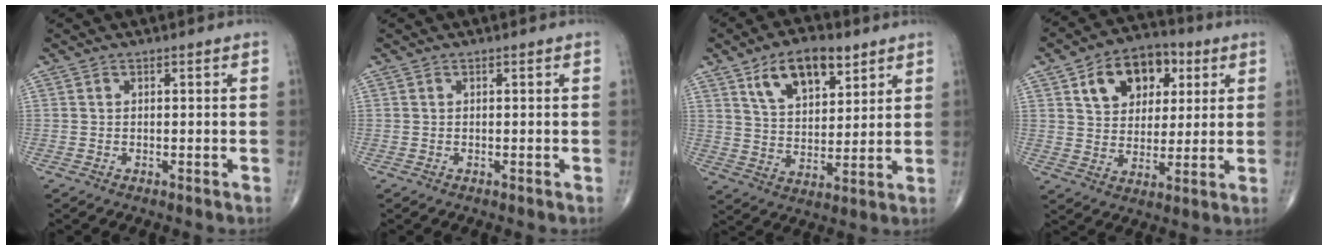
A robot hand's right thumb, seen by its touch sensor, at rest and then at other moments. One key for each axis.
{"total": 0.0}
{"total": 12.7, "fx": 7.1, "fy": 6.5, "fz": 8.3, "tx": -0.114, "ty": -0.031, "tz": 0.128}
{"total": 13.8, "fx": 5.5, "fy": 9.6, "fz": 8.2, "tx": -0.088, "ty": -0.004, "tz": 0.088}